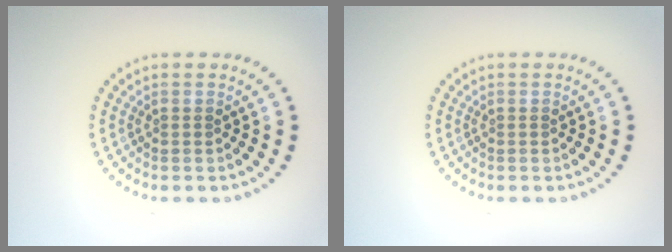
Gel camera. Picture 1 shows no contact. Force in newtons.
{"total": 0.0}